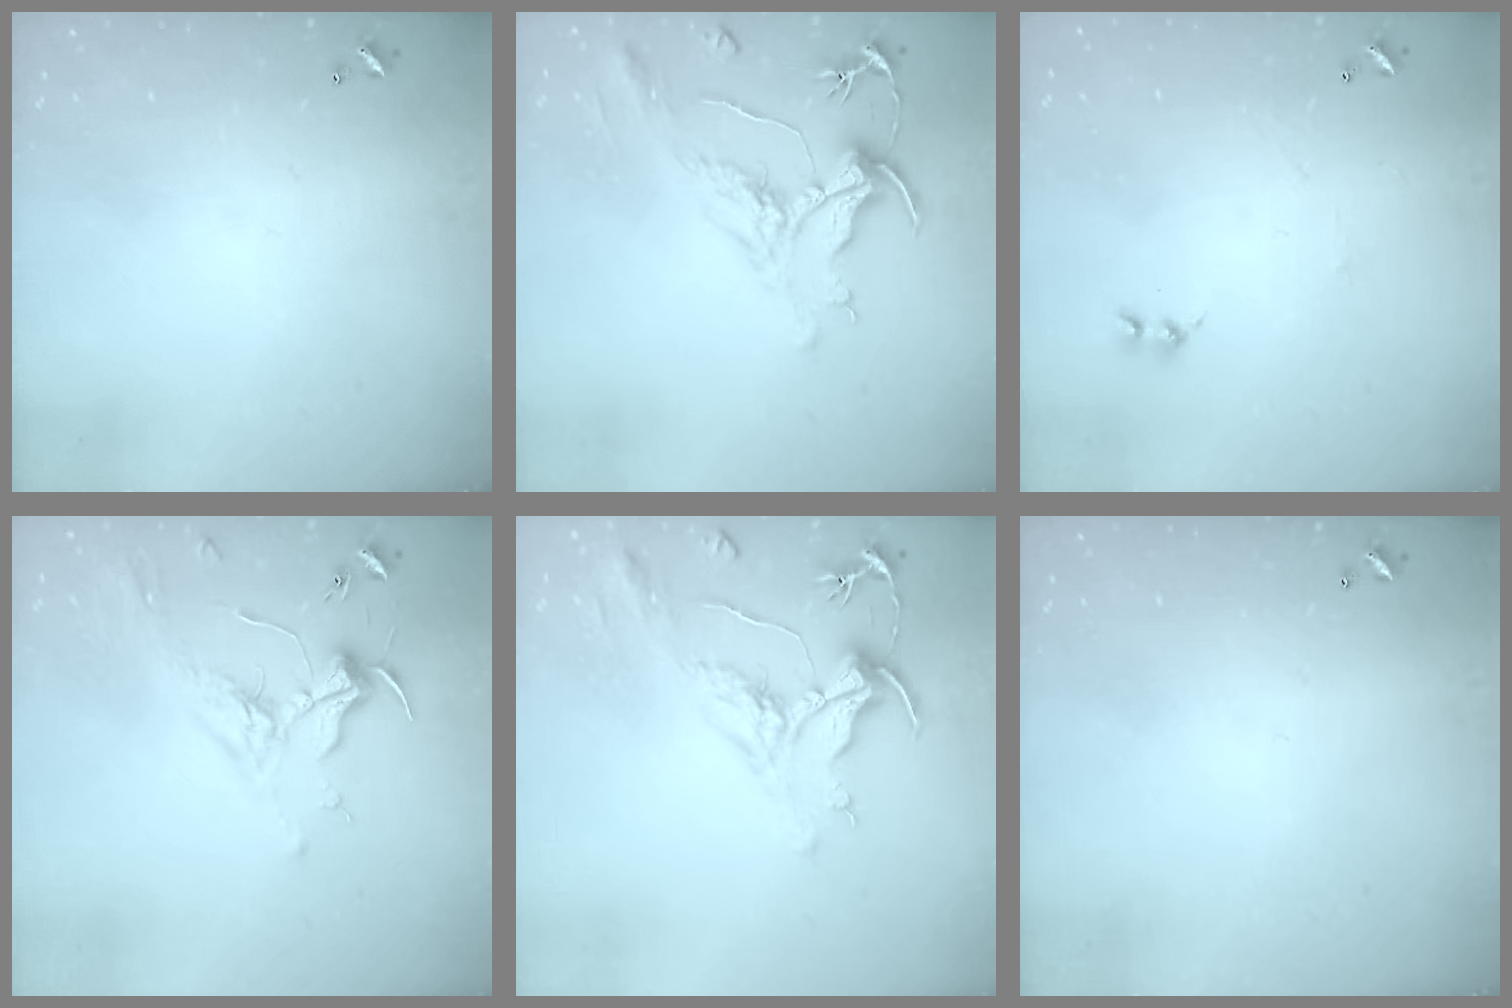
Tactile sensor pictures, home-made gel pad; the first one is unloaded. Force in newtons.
{"total": 2.2, "press": 1.7, "slide": 1.3}
{"total": 0.0}
{"total": 2.0, "press": 1.8, "slide": 0.7}
{"total": 2.3, "press": 1.8, "slide": 1.3}
{"total": 0.0}